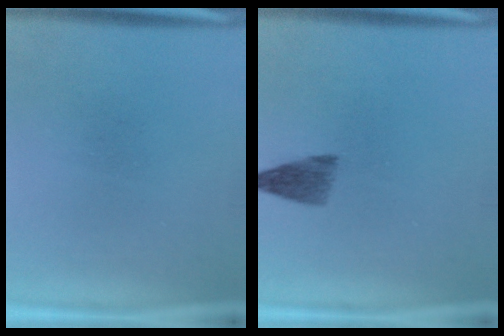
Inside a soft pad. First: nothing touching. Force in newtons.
{"total": 3.3}